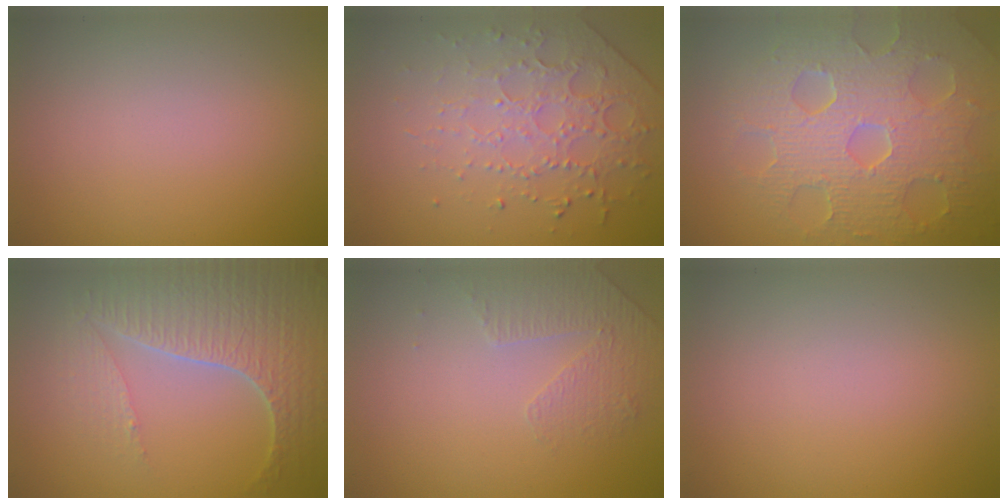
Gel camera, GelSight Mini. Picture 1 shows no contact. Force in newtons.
{"total": 4.7, "press": 3.2, "slide": 3.5}
{"total": 8.7, "press": 6.0, "slide": 6.2}
{"total": 5.9, "press": 4.8, "slide": 3.4}
{"total": 1.6, "press": 1.2, "slide": 1.1}
{"total": 0.0}